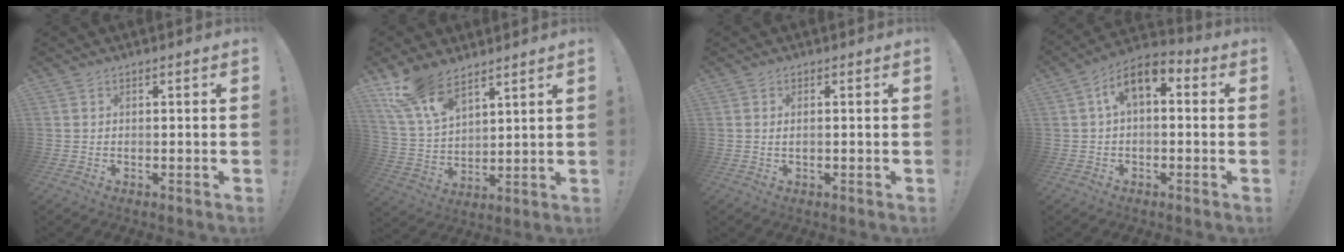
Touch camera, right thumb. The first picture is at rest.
{"total": 13.1, "force": [9.8, 5.9, 6.5], "torque": [-0.132, -0.052, 0.188]}
{"total": 1.1, "force": [0.4, 0.2, 1.0], "torque": [-0.013, -0.002, 0.006]}
{"total": 8.3, "force": [2.4, 4.3, 6.7], "torque": [-0.117, 0.003, 0.048]}